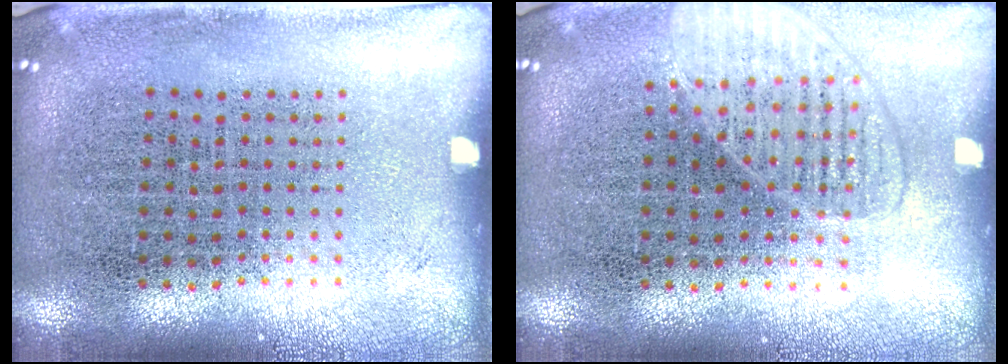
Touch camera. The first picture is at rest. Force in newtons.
{"total": 1.5, "press": 1.4, "slide": 0.4}